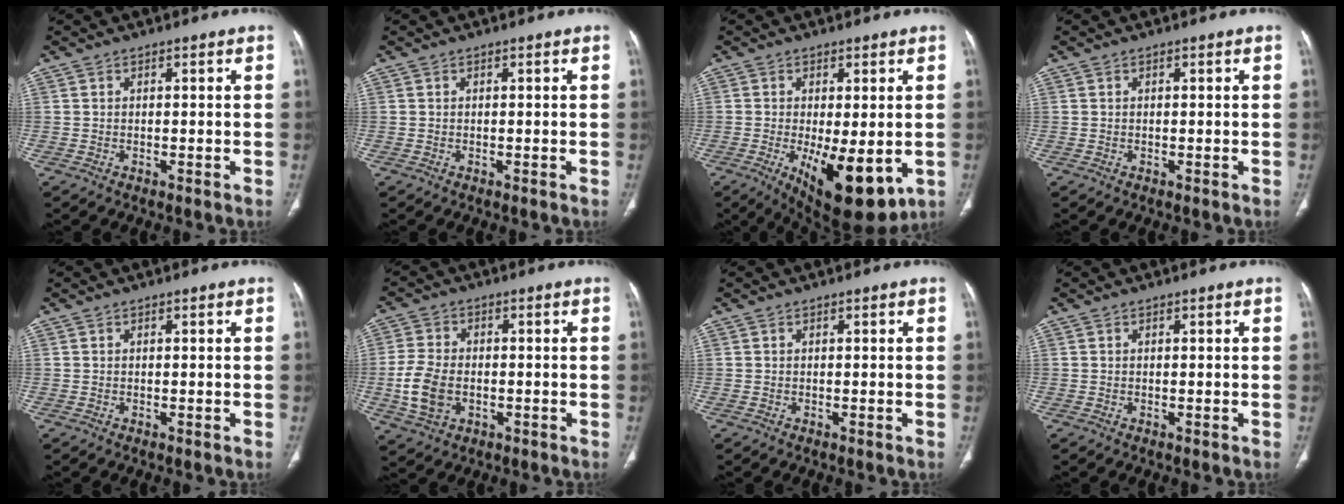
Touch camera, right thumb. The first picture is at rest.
{"total": 0.0}
{"total": 13.2, "force": [-3.3, 5.1, 11.7], "torque": [-0.172, -0.026, -0.032]}
{"total": 0.0}
{"total": 0.0}
{"total": 8.7, "force": [-1.7, 5.9, 6.1], "torque": [-0.128, 0.003, -0.031]}
{"total": 0.0}
{"total": 0.0}